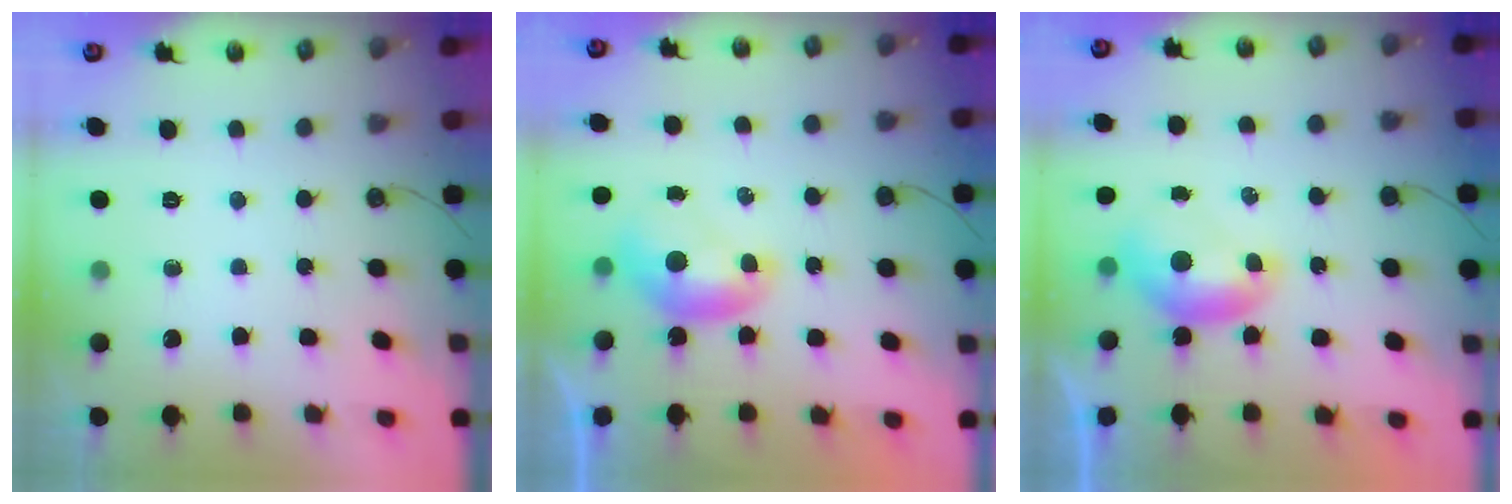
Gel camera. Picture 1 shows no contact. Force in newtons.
{"total": 0.0}
{"total": 0.0}